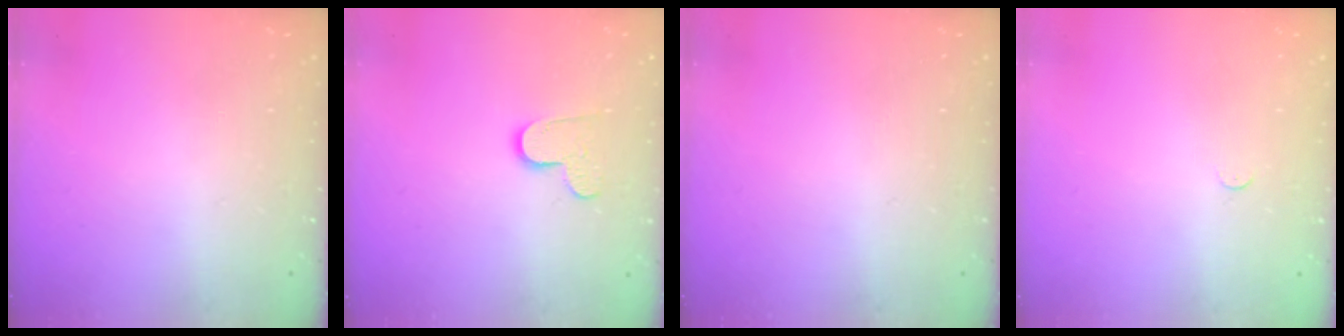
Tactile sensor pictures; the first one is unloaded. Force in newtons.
{"total": 8.0, "press": 8.0, "slide": 0.6}
{"total": 0.0}
{"total": 2.3, "press": 2.3, "slide": 0.3}